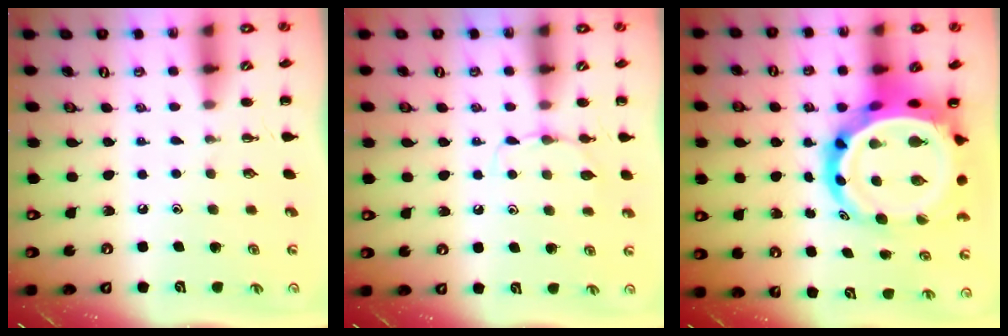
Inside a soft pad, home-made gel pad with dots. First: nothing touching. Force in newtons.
{"total": 5.9, "press": 5.8, "slide": 1.4}
{"total": 16.0, "press": 15.5, "slide": 4.1}